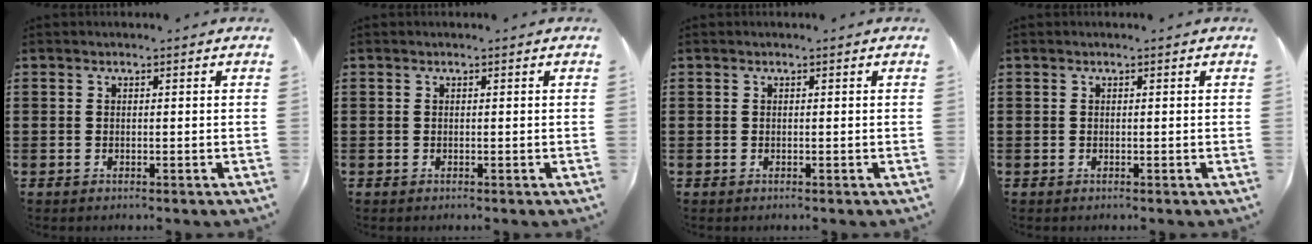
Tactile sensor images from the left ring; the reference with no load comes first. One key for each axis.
{"total": 0.0}
{"total": 0.0}
{"total": 0.0}